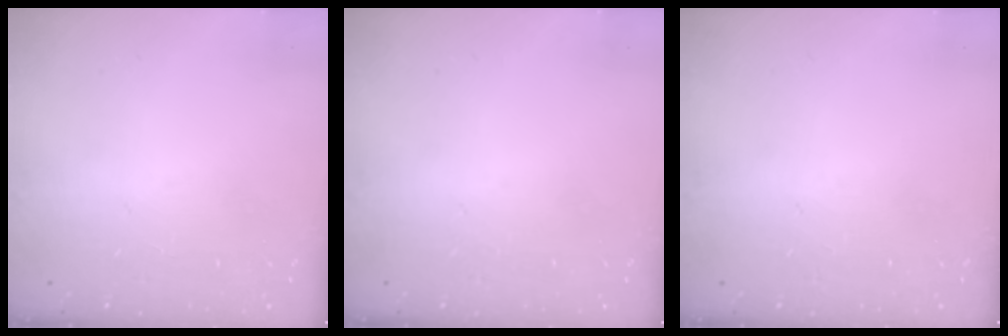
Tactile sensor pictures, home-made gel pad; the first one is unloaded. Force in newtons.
{"total": 0.0}
{"total": 0.0}